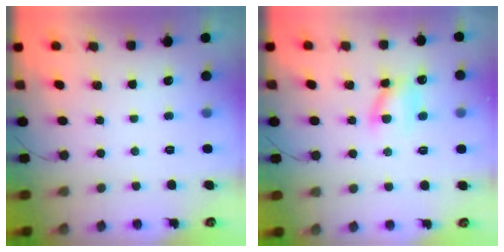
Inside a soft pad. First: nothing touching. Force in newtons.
{"total": 8.3, "press": 8.2, "slide": 1.4}